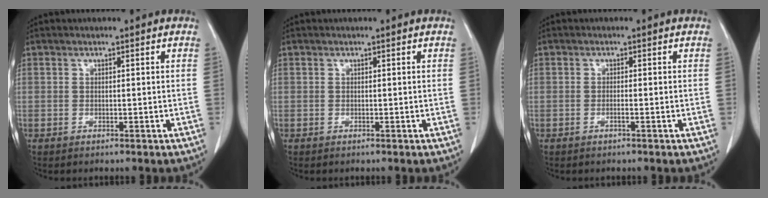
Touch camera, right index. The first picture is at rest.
{"total": 0.0}
{"total": 0.7, "force": [-0.3, -0.1, 0.6], "torque": [-0.014, 0.000, -0.005]}